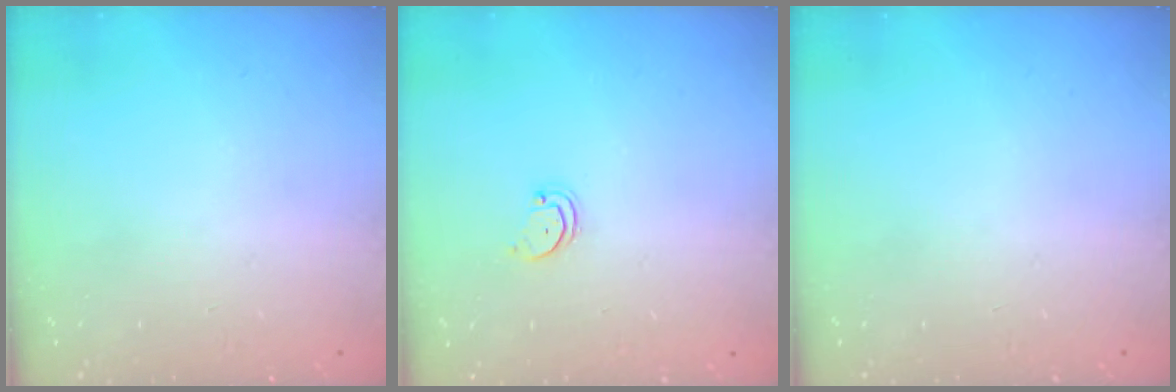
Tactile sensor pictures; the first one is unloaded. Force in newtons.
{"total": 1.8, "press": 1.7, "slide": 0.2}
{"total": 0.0}